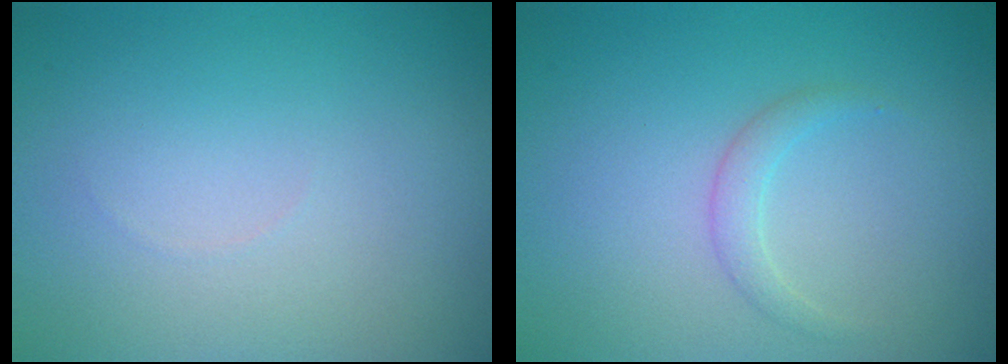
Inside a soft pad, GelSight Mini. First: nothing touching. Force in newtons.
{"total": 1.2, "press": 1.2, "slide": 0.1}